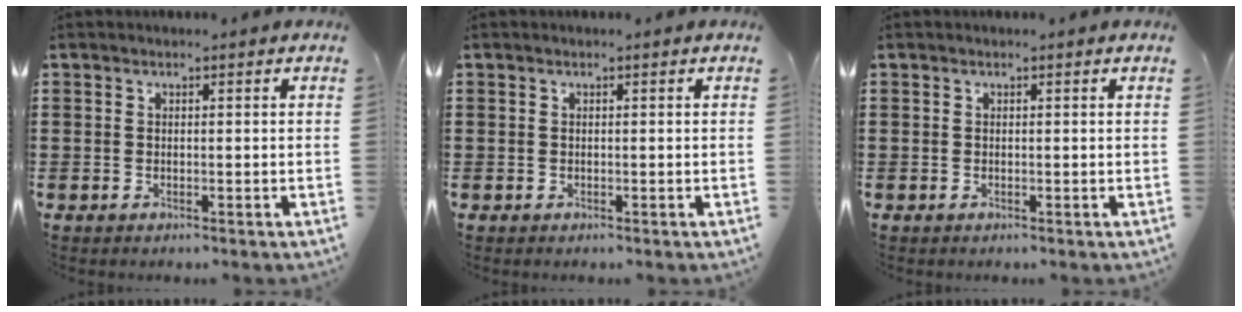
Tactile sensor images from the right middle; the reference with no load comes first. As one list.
[{"total": 0.0}, {"total": 0.0}]